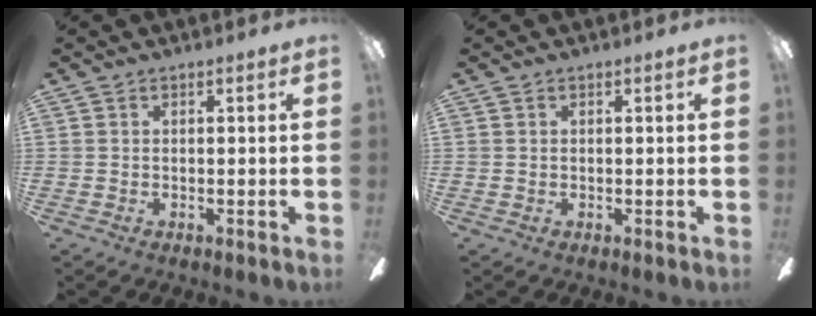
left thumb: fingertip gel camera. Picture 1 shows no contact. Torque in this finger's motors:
{"motor_torque": [-0.06, -0.10, 0.07, 0.28, 0.02]}